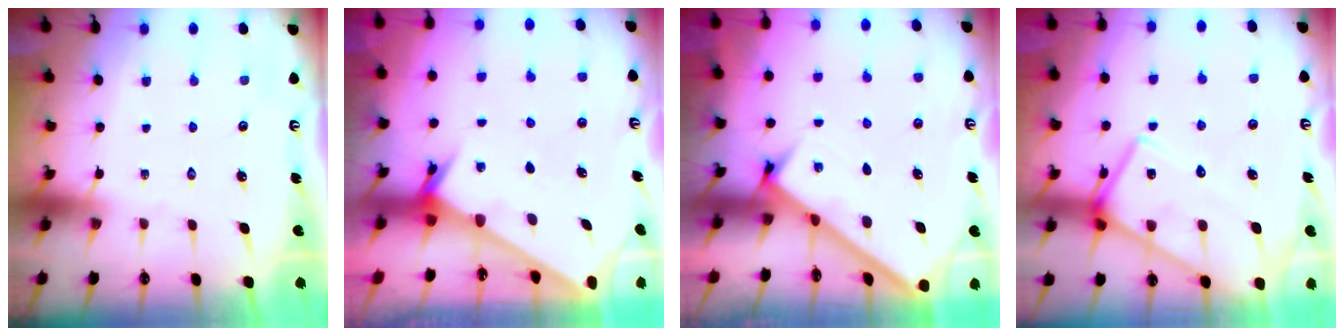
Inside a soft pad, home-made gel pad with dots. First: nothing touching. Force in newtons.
{"total": 2.5, "press": 2.5, "slide": 0.2}
{"total": 2.6, "press": 2.6, "slide": 0.3}
{"total": 14.1, "press": 14.1, "slide": 1.4}